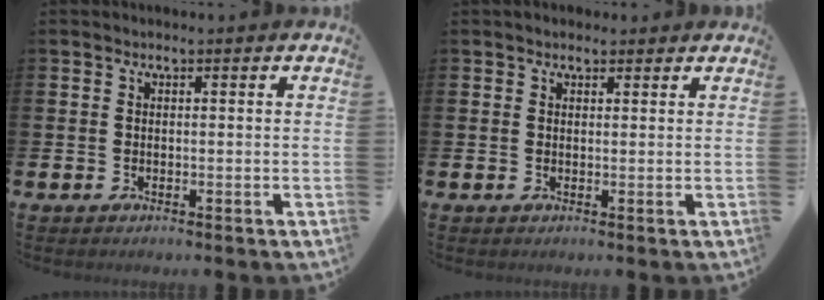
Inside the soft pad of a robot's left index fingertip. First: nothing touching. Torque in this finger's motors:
{"motor_torque": [0.50, -0.72, 0.03, 0.01]}